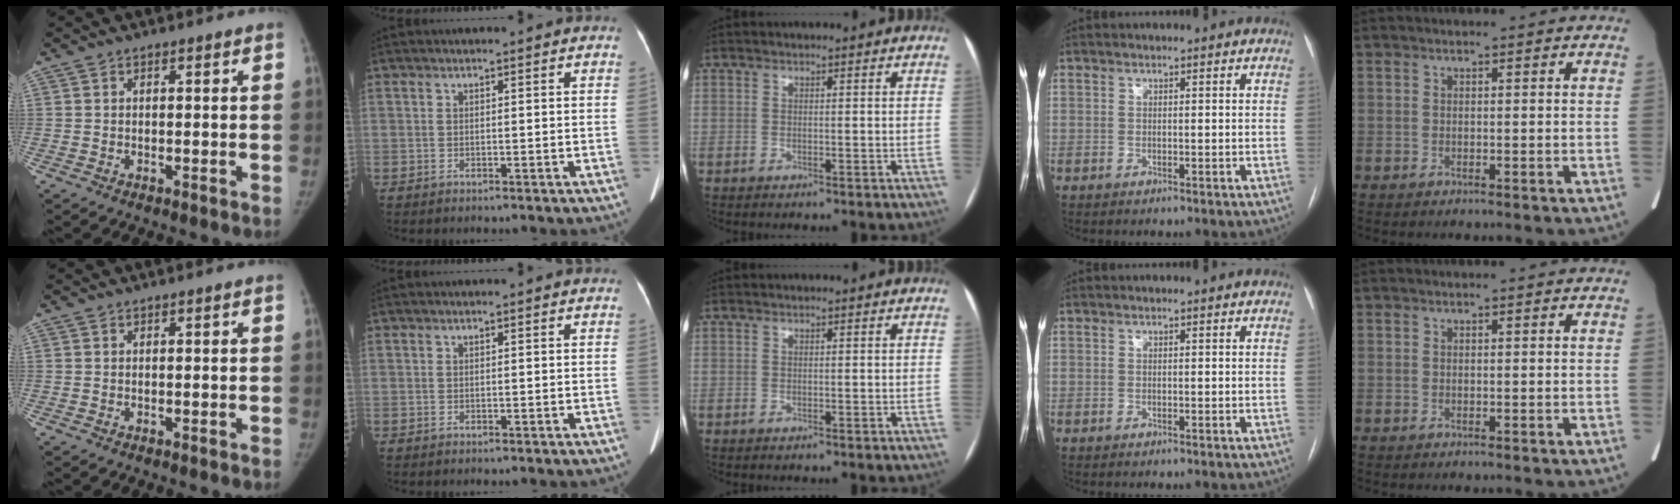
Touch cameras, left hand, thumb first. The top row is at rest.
{}